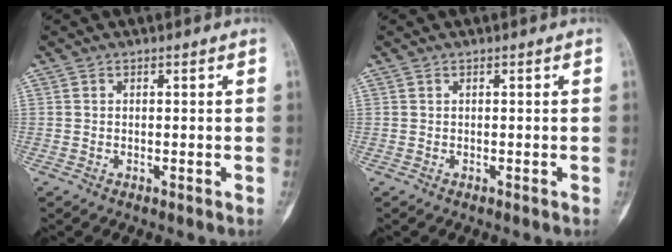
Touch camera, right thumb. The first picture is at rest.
{"total": 0.0}